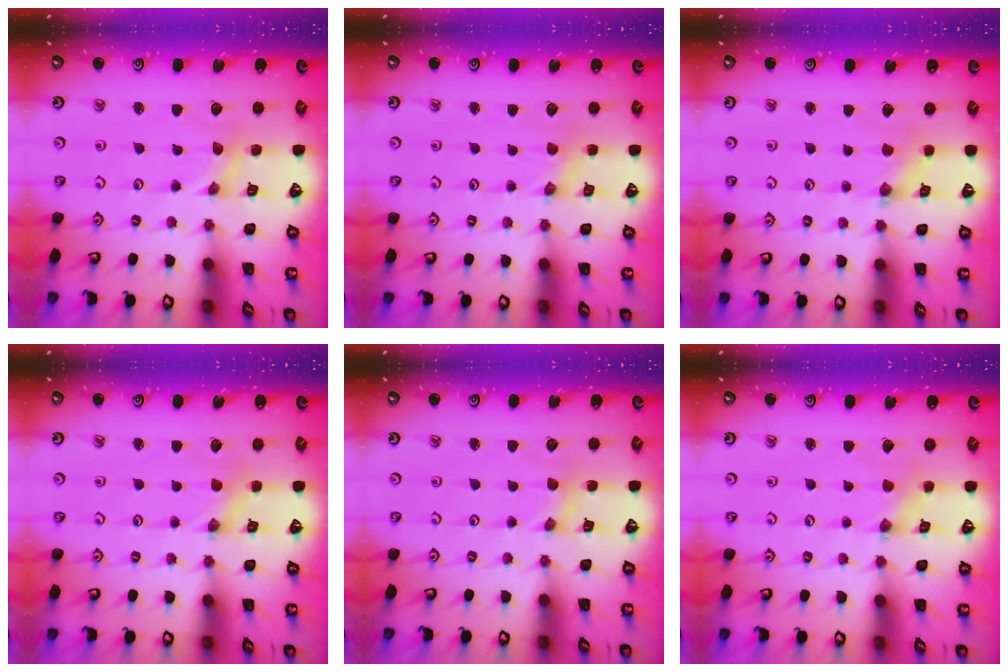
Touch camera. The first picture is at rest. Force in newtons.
{"total": 1.0, "press": 1.0, "slide": 0.2}
{"total": 1.0, "press": 1.0, "slide": 0.2}
{"total": 0.0}
{"total": 0.6, "press": 0.6, "slide": 0.2}
{"total": 0.0}